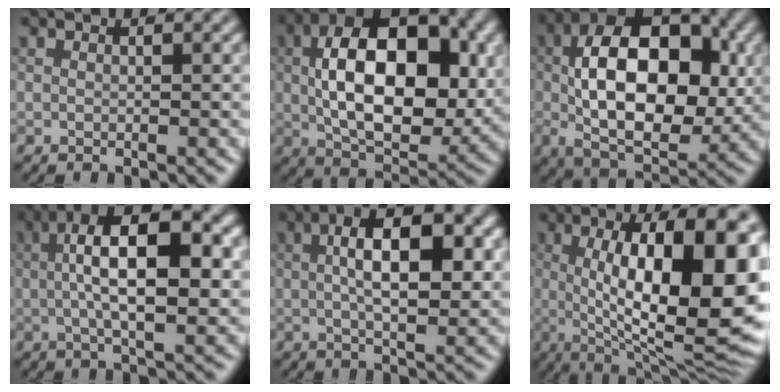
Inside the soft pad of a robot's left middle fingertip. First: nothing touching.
{"total": 12.6, "force": [0.4, 6.9, 10.5], "torque": [-0.176, 0.005, 0.021]}
{"total": 12.8, "force": [-0.3, 6.7, 10.9], "torque": [-0.174, 0.019, 0.000]}
{"total": 10.2, "force": [0.8, 3.6, 9.5], "torque": [-0.163, 0.016, 0.021]}
{"total": 7.5, "force": [0.8, 2.6, 7.0], "torque": [-0.117, 0.012, 0.020]}
{"total": 13.9, "force": [0.1, 3.8, 13.3], "torque": [-0.187, 0.008, 0.011]}